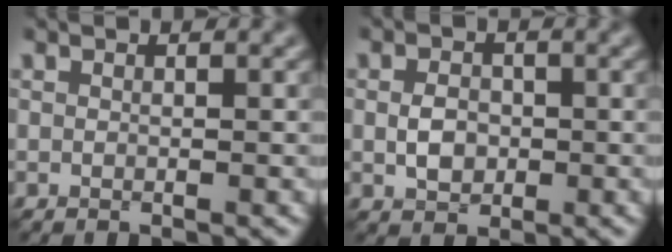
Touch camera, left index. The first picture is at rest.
{"total": 2.5, "force": [-0.3, 1.9, 1.6], "torque": [-0.035, -0.001, -0.010]}